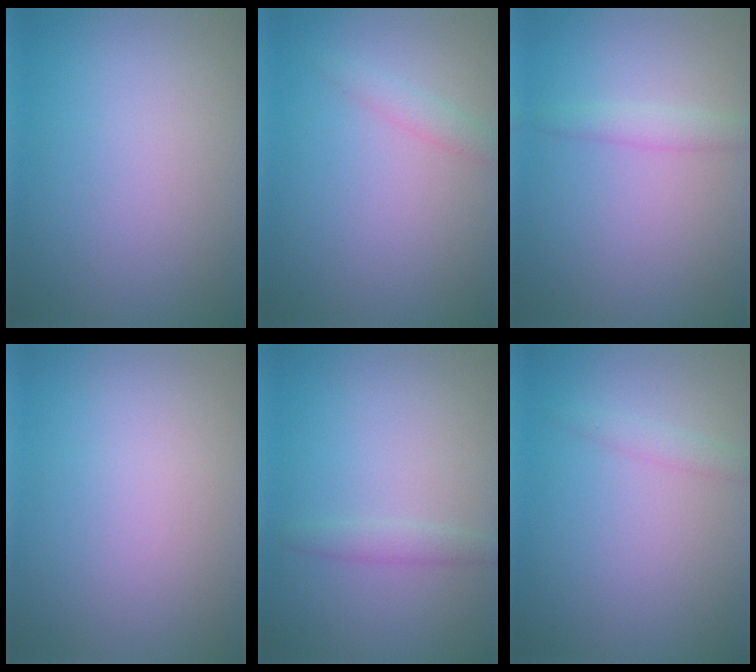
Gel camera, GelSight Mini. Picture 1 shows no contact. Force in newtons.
{"total": 1.4, "press": 1.4, "slide": 0.1}
{"total": 1.5, "press": 1.5, "slide": 0.0}
{"total": 0.0}
{"total": 1.3, "press": 1.3, "slide": 0.1}
{"total": 1.2, "press": 1.2, "slide": 0.0}